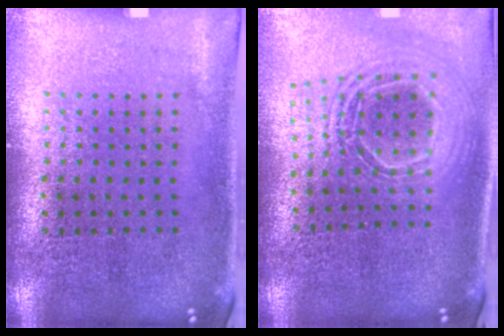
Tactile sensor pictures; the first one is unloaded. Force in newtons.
{"total": 2.0, "press": 1.6, "slide": 1.2}